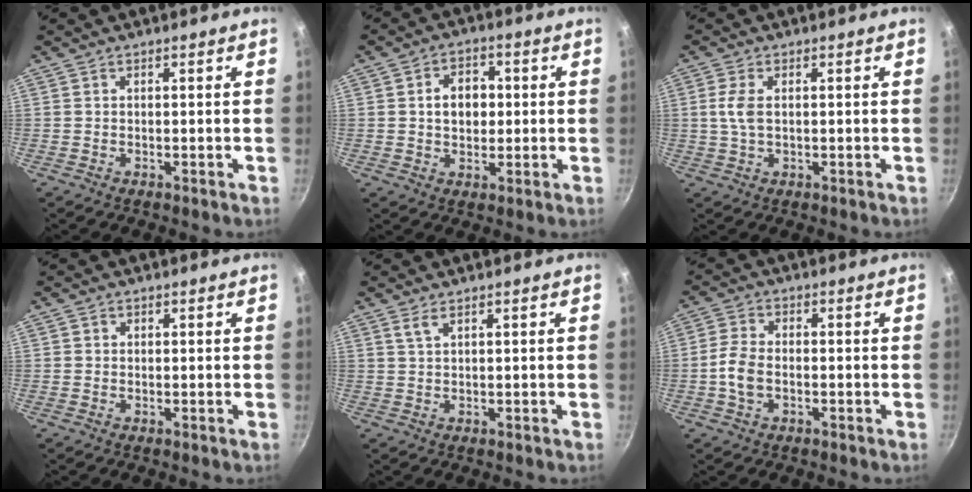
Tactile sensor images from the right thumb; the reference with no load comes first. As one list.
[{"total": 7.0, "force": [0.6, 5.3, 4.5], "torque": [-0.043, 0.010, 0.006]}, {"total": 4.0, "force": [0.5, 2.2, 3.3], "torque": [-0.076, 0.004, 0.011]}, {"total": 0.8, "force": [0.1, 0.7, 0.2], "torque": [0.002, 0.000, -0.001]}, {"total": 1.8, "force": [1.1, 0.4, 1.4], "torque": [-0.031, -0.001, 0.026]}, {"total": 5.6, "force": [-1.3, 3.5, 4.1], "torque": [-0.086, 0.016, -0.033]}]